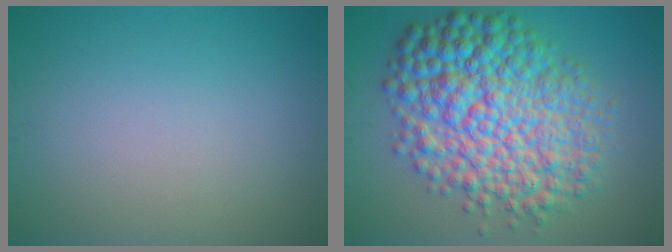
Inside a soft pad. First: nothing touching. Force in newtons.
{"total": 10.9, "press": 10.9, "slide": 0.0}